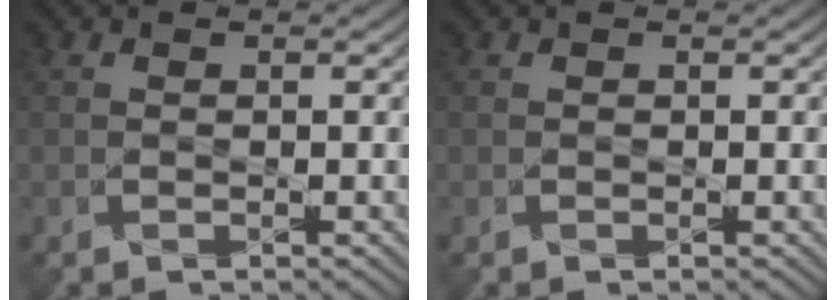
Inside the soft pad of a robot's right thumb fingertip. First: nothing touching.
{"total": 0.0}